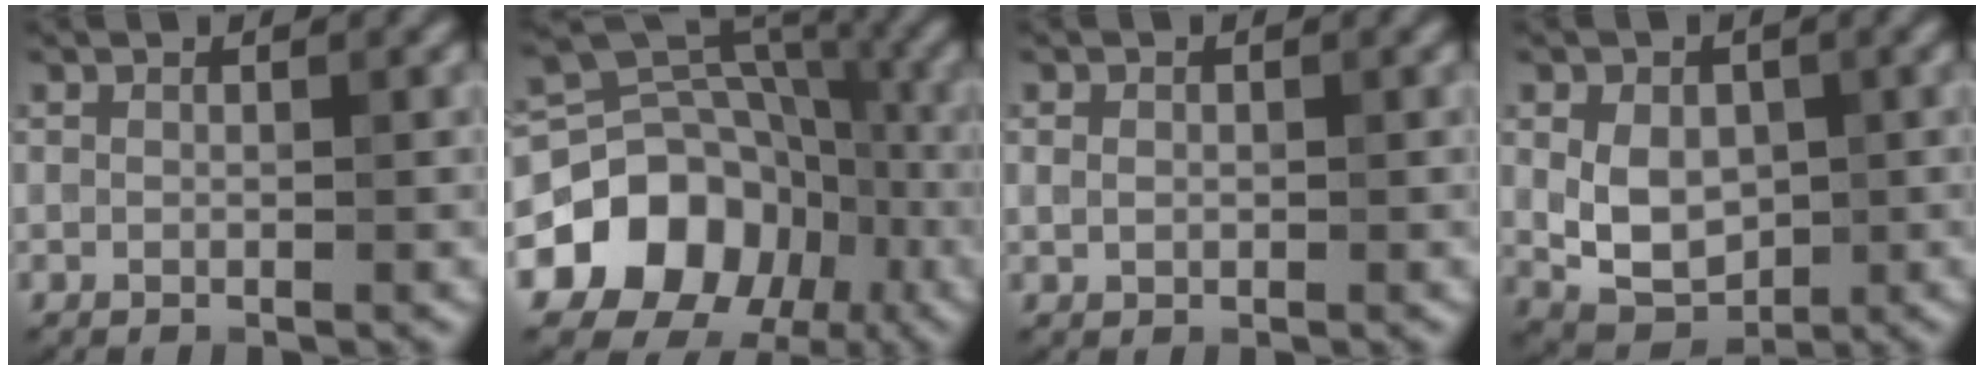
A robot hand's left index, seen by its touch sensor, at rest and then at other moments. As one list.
[{"total": 18.1, "force": [-7.3, 15.0, 7.0], "torque": [-0.137, -0.015, -0.135]}, {"total": 1.0, "force": [0.2, 0.7, 0.6], "torque": [-0.014, 0.003, 0.003]}, {"total": 5.1, "force": [0.1, 3.5, 3.7], "torque": [-0.069, -0.001, 0.003]}]